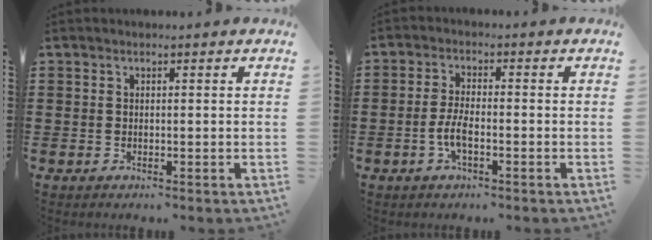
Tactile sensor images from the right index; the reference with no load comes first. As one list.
[{"total": 4.0, "force": [-1.4, 1.2, 3.6], "torque": [-0.083, -0.003, -0.031]}]